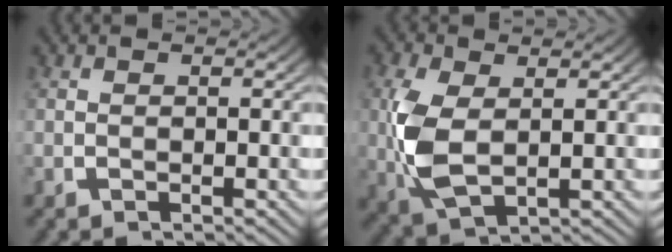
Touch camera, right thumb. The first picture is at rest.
{"total": 6.7, "force": [0.1, 4.3, 5.1], "torque": [-0.136, -0.022, 0.015]}